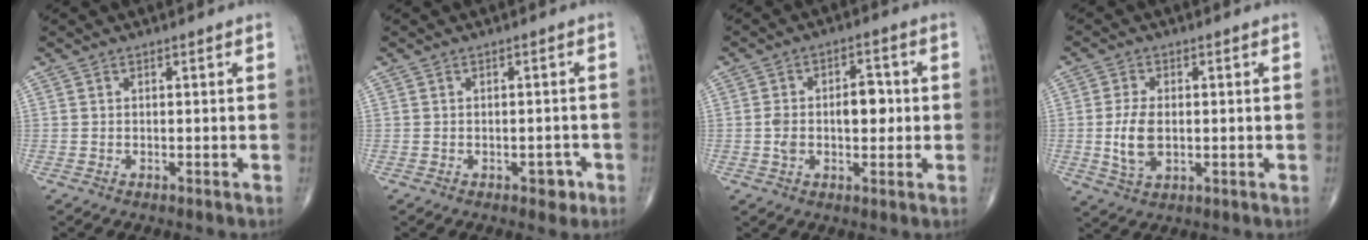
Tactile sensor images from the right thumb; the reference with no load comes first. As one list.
[{"total": 2.6, "force": [-1.3, 1.6, 1.7], "torque": [-0.007, 0.008, -0.014]}, {"total": 8.0, "force": [0.1, 4.6, 6.6], "torque": [-0.101, 0.019, 0.000]}, {"total": 6.8, "force": [-0.3, 3.9, 5.6], "torque": [-0.111, -0.006, -0.003]}]